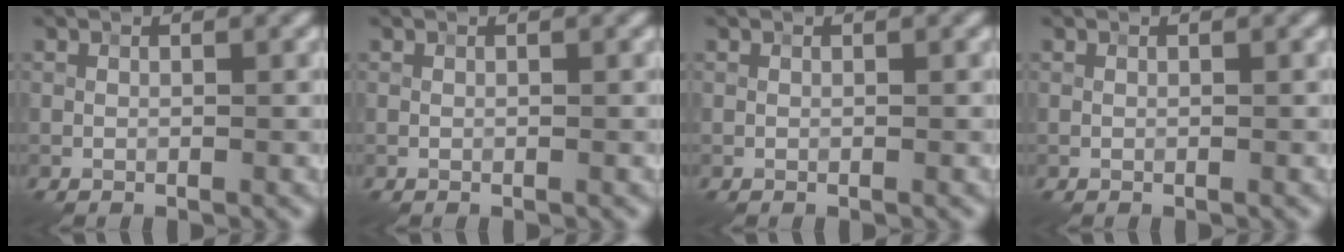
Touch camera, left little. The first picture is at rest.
{"total": 0.0}
{"total": 0.0}
{"total": 0.0}